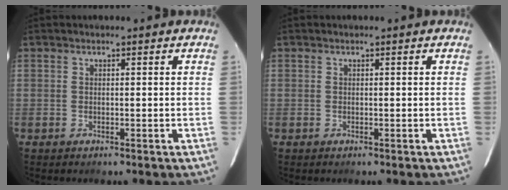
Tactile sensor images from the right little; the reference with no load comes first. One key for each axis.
{"total": 0.0}